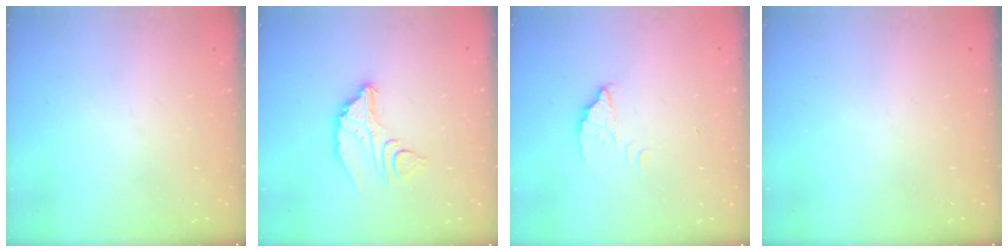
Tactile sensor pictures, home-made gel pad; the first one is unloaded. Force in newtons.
{"total": 8.7, "press": 8.7, "slide": 0.8}
{"total": 2.2, "press": 2.2, "slide": 0.2}
{"total": 0.0}